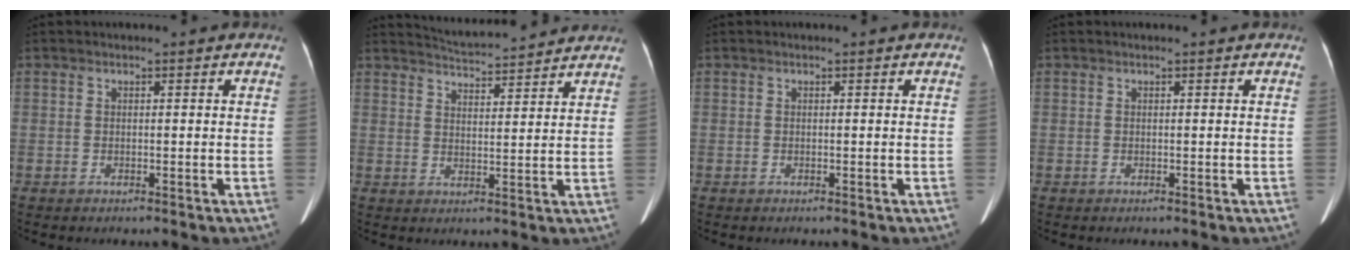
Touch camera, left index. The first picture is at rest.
{"total": 9.8, "force": [9.6, 0.5, 2.3], "torque": [-0.048, 0.019, 0.135]}
{"total": 0.0}
{"total": 0.0}